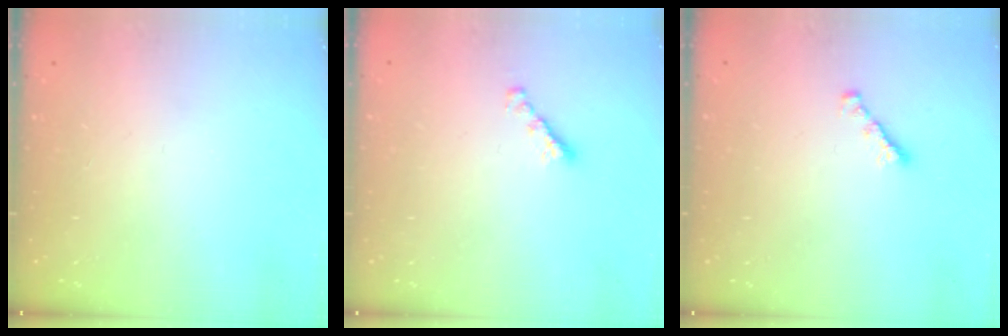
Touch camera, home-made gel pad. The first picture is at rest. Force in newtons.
{"total": 2.5, "press": 2.5, "slide": 0.5}
{"total": 1.7, "press": 1.6, "slide": 0.5}